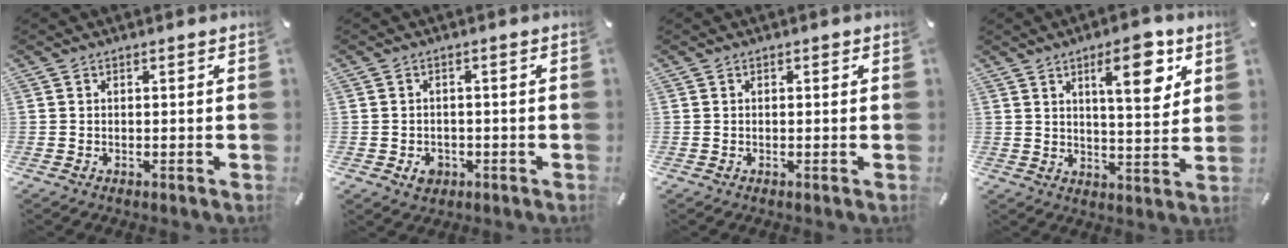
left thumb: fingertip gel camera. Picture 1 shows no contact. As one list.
[{"total": 3.6, "force": [-1.3, 2.8, 1.7], "torque": [-0.021, 0.003, -0.023]}, {"total": 0.0}, {"total": 12.1, "force": [6.0, 4.2, 9.7], "torque": [-0.133, -0.028, 0.093]}]